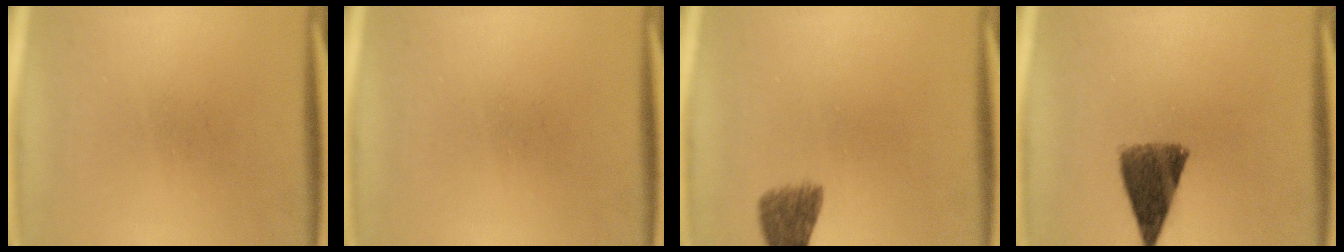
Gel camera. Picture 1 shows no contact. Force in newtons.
{"total": 0.0}
{"total": 4.7}
{"total": 8.8}